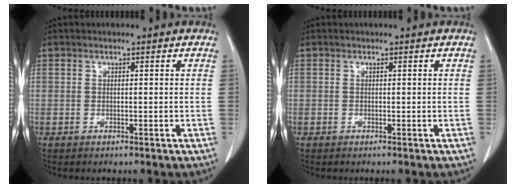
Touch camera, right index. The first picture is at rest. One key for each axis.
{"total": 0.0}